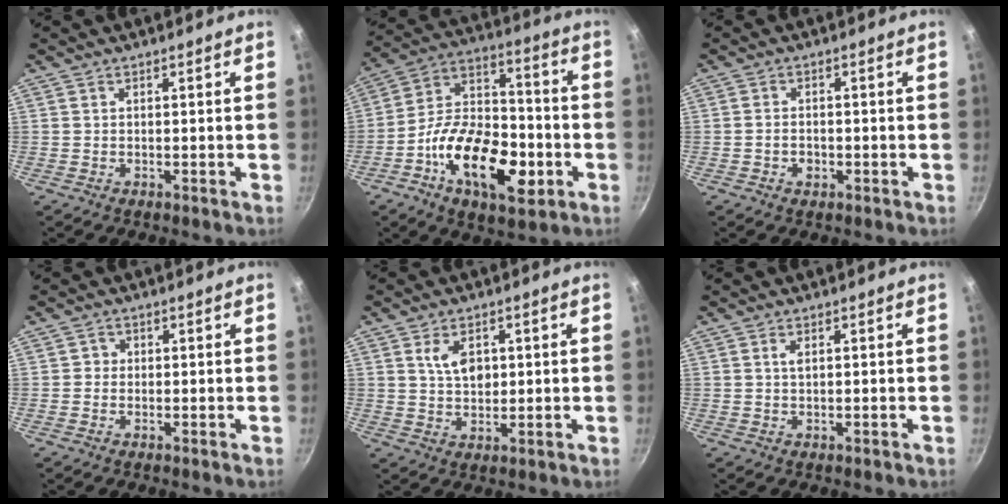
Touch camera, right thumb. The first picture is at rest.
{"total": 21.2, "force": [-7.3, 11.3, 16.4], "torque": [-0.244, 0.039, -0.135]}
{"total": 2.3, "force": [-0.9, 1.7, 1.4], "torque": [-0.023, 0.009, -0.016]}
{"total": 1.3, "force": [-0.2, 1.3, 0.3], "torque": [0.003, 0.001, -0.006]}
{"total": 5.7, "force": [1.4, 3.7, 4.1], "torque": [-0.057, -0.009, 0.026]}
{"total": 1.3, "force": [0.2, 0.4, 1.2], "torque": [-0.026, 0.002, 0.002]}